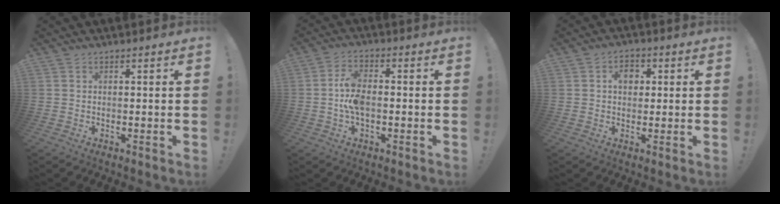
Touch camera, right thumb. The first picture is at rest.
{"total": 7.8, "force": [-1.1, 4.0, 6.5], "torque": [-0.123, 0.005, -0.017]}
{"total": 5.4, "force": [1.3, 4.0, 3.4], "torque": [-0.042, 0.003, 0.017]}